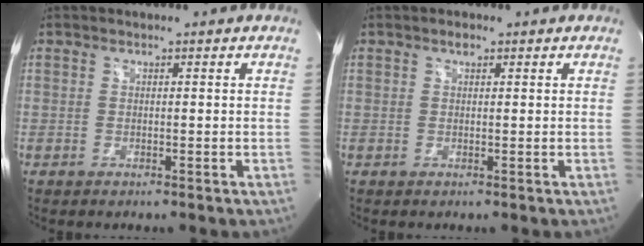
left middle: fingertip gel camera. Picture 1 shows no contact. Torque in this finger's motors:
{"motor_torque": [-0.03, 0.01, 0.00, 0.00]}